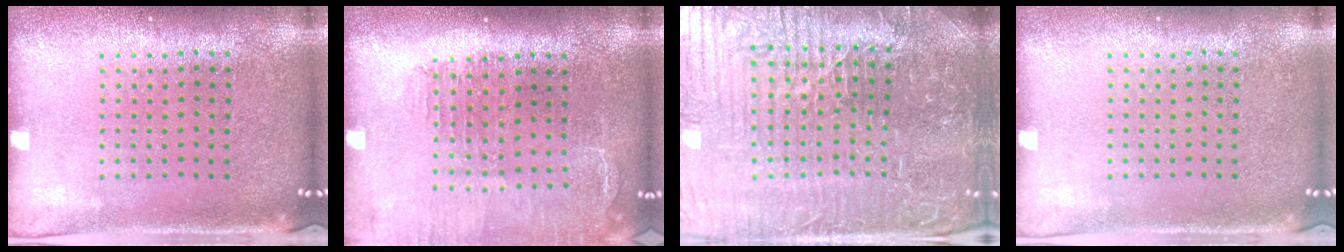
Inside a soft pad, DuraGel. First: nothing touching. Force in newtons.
{"total": 1.4, "press": 1.4, "slide": 0.1}
{"total": 6.2, "press": 5.8, "slide": 2.1}
{"total": 0.0}